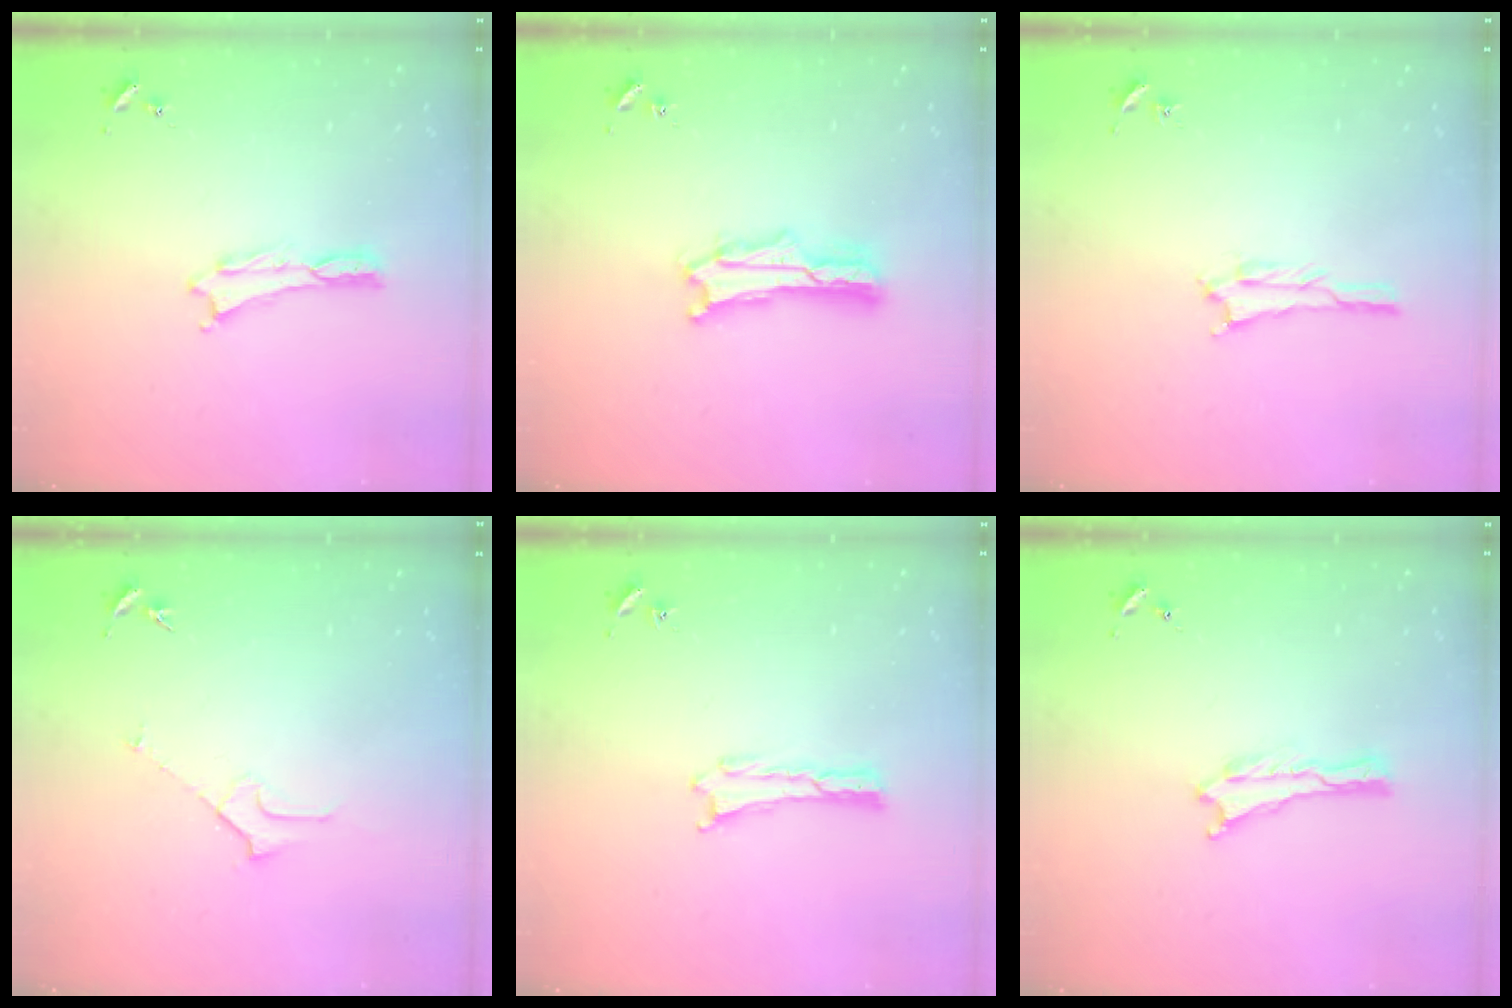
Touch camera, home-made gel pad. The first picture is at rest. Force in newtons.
{"total": 2.7, "press": 2.7, "slide": 0.4}
{"total": 1.7, "press": 1.7, "slide": 0.2}
{"total": 2.3, "press": 2.3, "slide": 0.2}
{"total": 0.0}
{"total": 0.0}